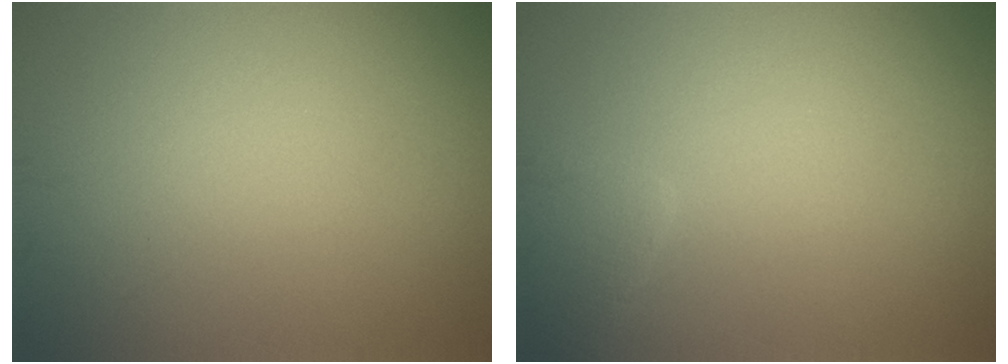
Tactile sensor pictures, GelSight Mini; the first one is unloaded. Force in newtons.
{"total": 1.9, "press": 1.9, "slide": 0.1}